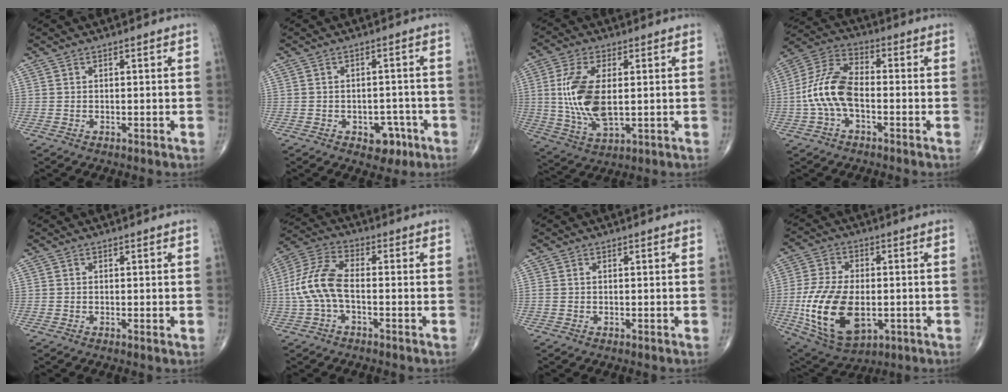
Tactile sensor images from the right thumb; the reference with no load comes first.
{"total": 5.3, "force": [-2.5, 3.6, 3.0], "torque": [-0.013, 0.019, -0.028]}
{"total": 12.8, "force": [0.9, 6.1, 11.2], "torque": [-0.236, -0.013, 0.026]}
{"total": 11.3, "force": [-2.0, 6.0, 9.4], "torque": [-0.200, 0.039, -0.047]}
{"total": 0.7, "force": [-0.1, 0.1, 0.7], "torque": [-0.014, -0.003, -0.003]}
{"total": 9.7, "force": [-1.5, 4.7, 8.4], "torque": [-0.193, 0.030, -0.037]}
{"total": 0.7, "force": [-0.1, 0.5, 0.5], "torque": [-0.018, 0.003, 0.001]}
{"total": 18.7, "force": [-3.5, 10.7, 14.9], "torque": [-0.287, -0.005, -0.046]}